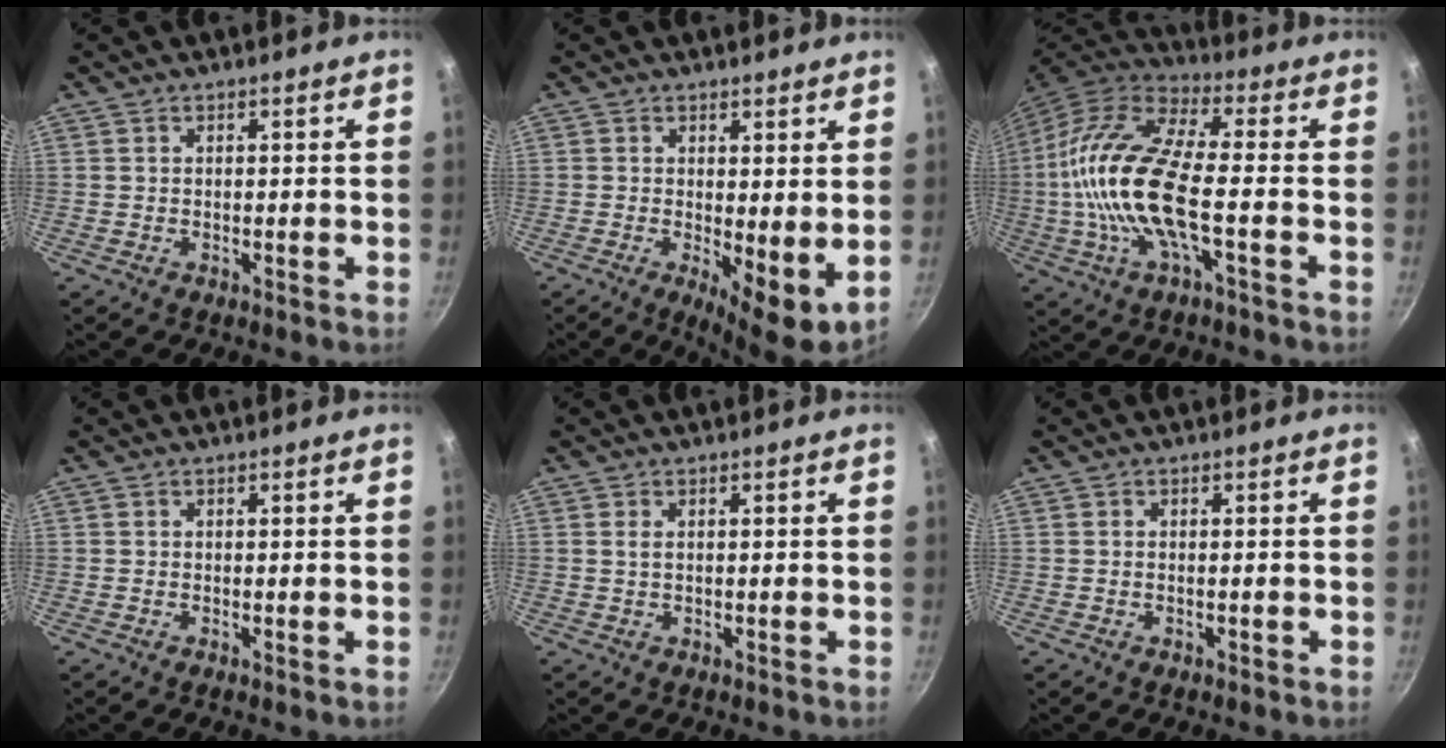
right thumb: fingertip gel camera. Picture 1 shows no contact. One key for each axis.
{"total": 7.1, "fx": 0.3, "fy": 2.5, "fz": 6.7, "tx": -0.090, "ty": -0.019, "tz": 0.010}
{"total": 19.6, "fx": -2.5, "fy": 7.1, "fz": 18.1, "tx": -0.367, "ty": 0.029, "tz": -0.064}
{"total": 0.0}
{"total": 1.0, "fx": 0.3, "fy": 0.4, "fz": 0.9, "tx": -0.016, "ty": -0.001, "tz": 0.006}
{"total": 0.6, "fx": -0.3, "fy": 0.2, "fz": 0.5, "tx": -0.008, "ty": 0.003, "tz": -0.004}